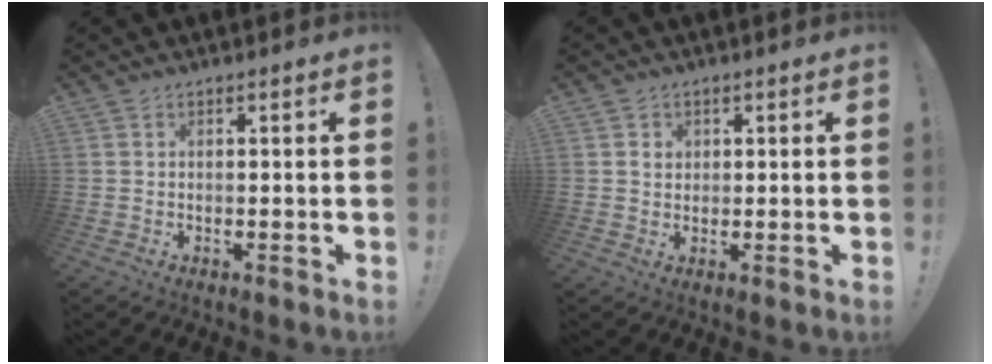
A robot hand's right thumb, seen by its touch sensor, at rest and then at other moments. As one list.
[{"total": 2.3, "force": [0.8, 2.0, 0.8], "torque": [-0.003, -0.002, 0.011]}]